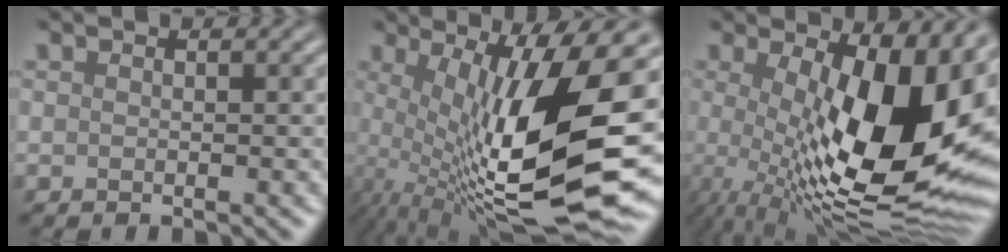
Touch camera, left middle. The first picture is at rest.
{"total": 16.1, "force": [-0.9, 5.1, 15.2], "torque": [-0.245, -0.010, -0.008]}
{"total": 15.9, "force": [0.3, 6.2, 14.6], "torque": [-0.190, -0.014, 0.007]}